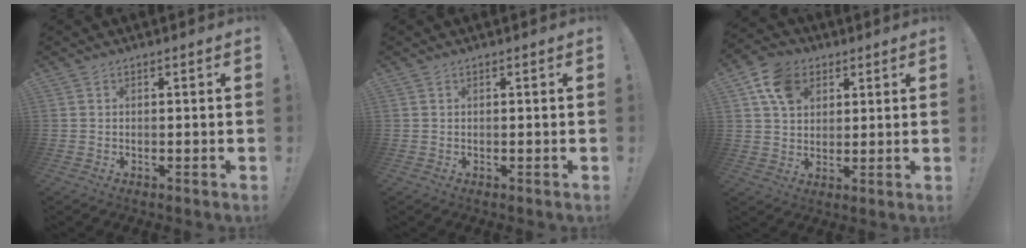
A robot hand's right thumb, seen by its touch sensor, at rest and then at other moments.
{"total": 0.0}
{"total": 10.9, "force": [4.9, 8.2, 5.2], "torque": [-0.081, -0.012, 0.095]}